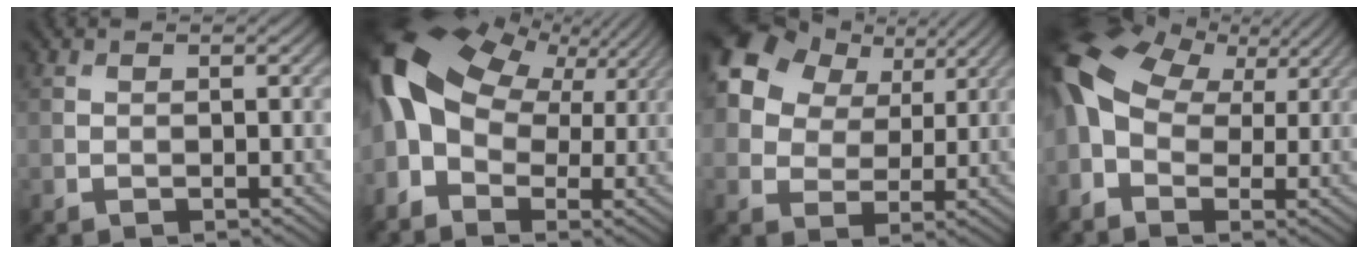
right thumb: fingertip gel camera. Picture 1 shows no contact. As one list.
[{"total": 14.8, "force": [3.1, 9.6, 10.9], "torque": [-0.254, 0.001, 0.053]}, {"total": 14.0, "force": [6.9, 9.6, 7.5], "torque": [-0.194, 0.058, 0.122]}, {"total": 13.0, "force": [2.5, 8.8, 9.1], "torque": [-0.229, 0.005, 0.049]}]